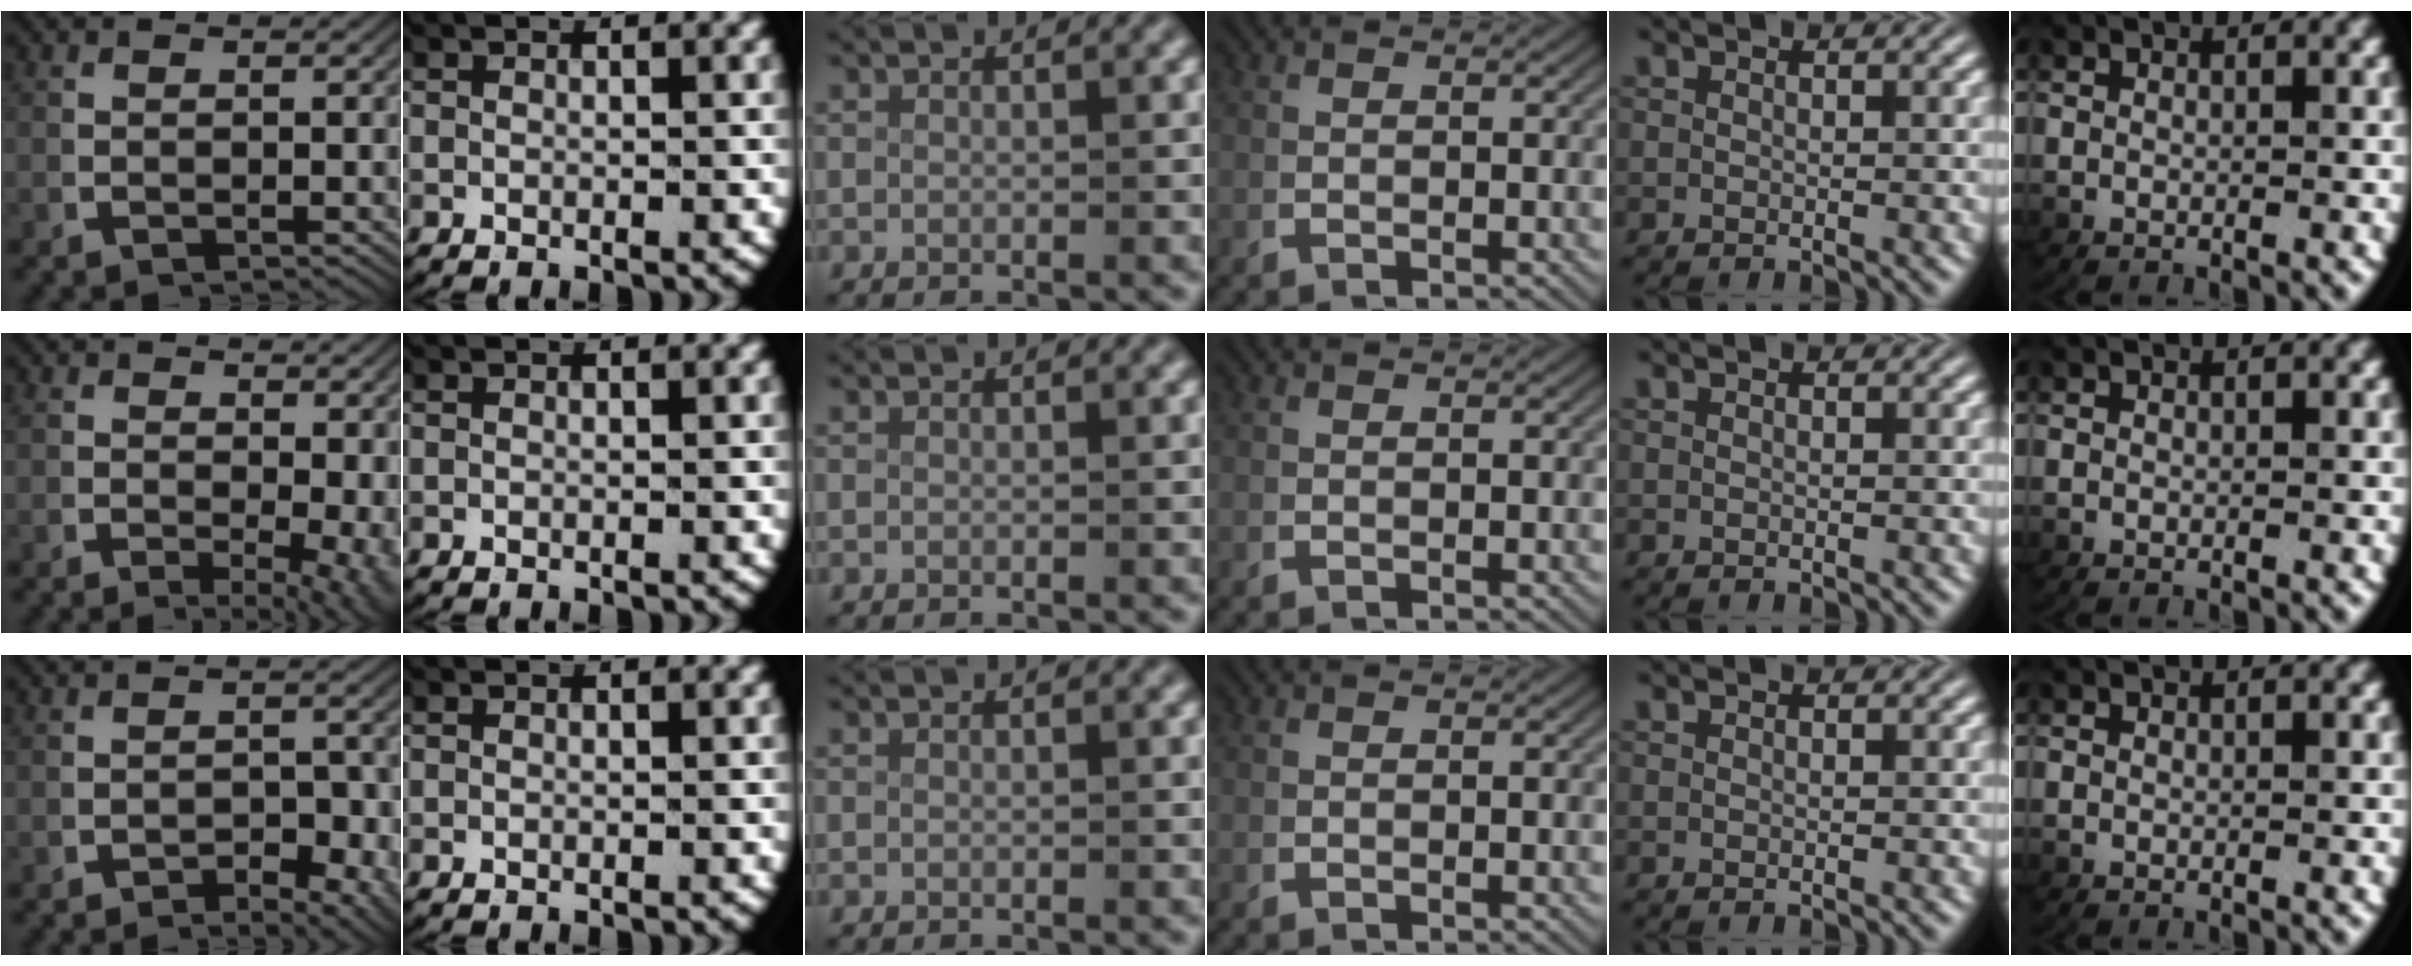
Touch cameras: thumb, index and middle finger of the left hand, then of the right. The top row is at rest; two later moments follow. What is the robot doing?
{"motion": "lift_and_place", "object": "map"}